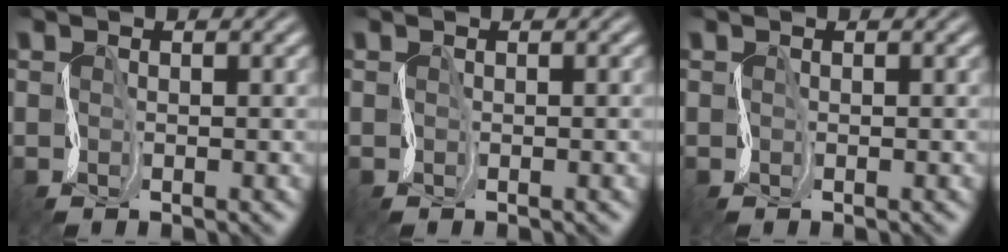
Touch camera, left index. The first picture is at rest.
{"total": 1.1, "force": [-0.1, 0.5, 1.0], "torque": [-0.001, 0.003, -0.005]}
{"total": 0.0}